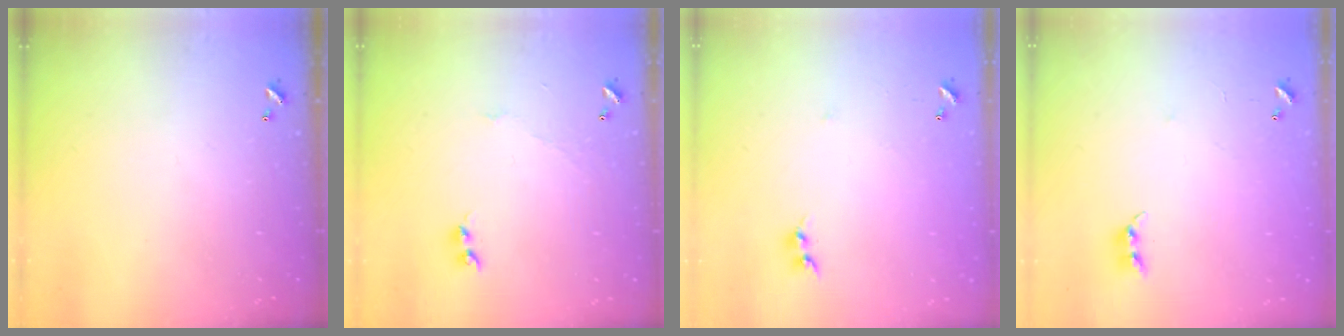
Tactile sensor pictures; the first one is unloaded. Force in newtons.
{"total": 3.6, "press": 3.6, "slide": 0.5}
{"total": 7.6, "press": 7.6, "slide": 0.4}
{"total": 7.4, "press": 7.4, "slide": 0.5}